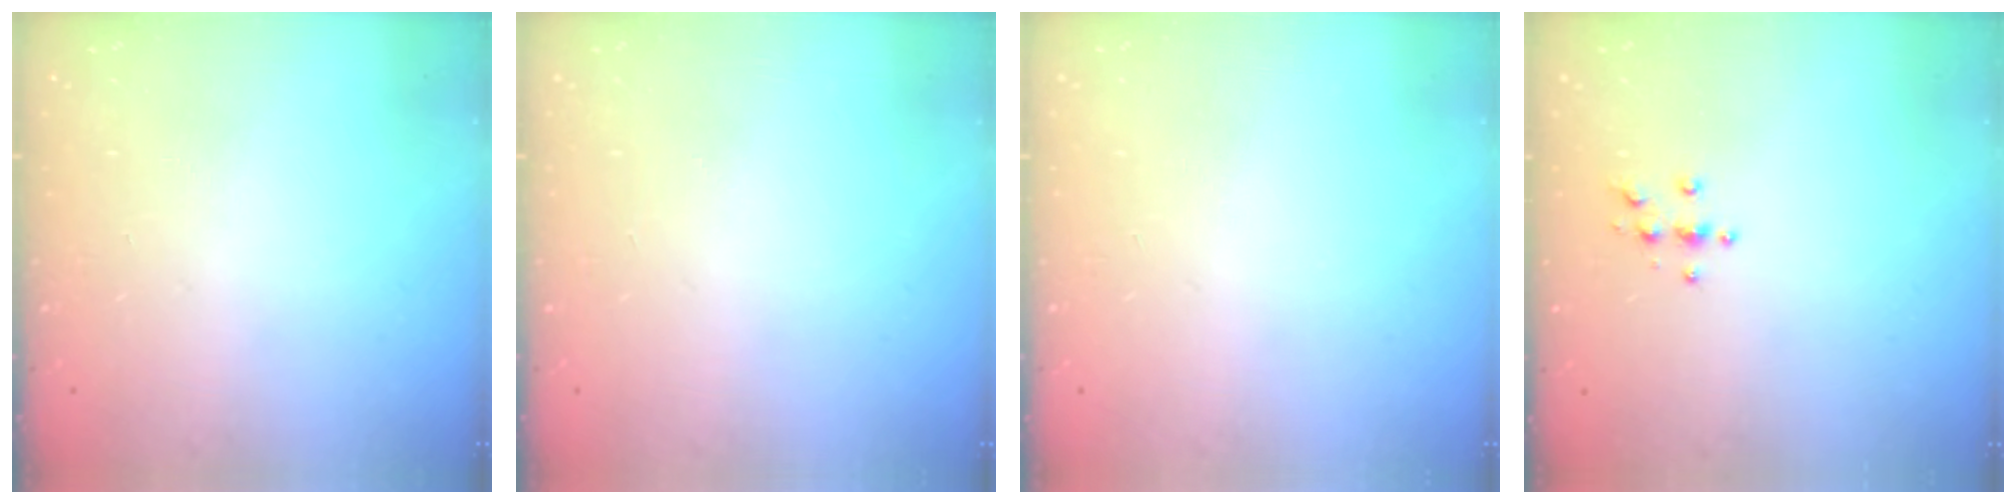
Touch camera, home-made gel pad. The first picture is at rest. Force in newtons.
{"total": 0.0}
{"total": 0.0}
{"total": 3.7, "press": 3.7, "slide": 0.4}